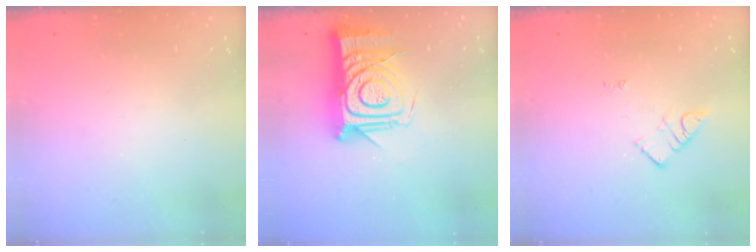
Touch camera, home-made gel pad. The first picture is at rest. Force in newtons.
{"total": 16.2, "press": 16.2, "slide": 1.1}
{"total": 3.0, "press": 3.0, "slide": 0.2}